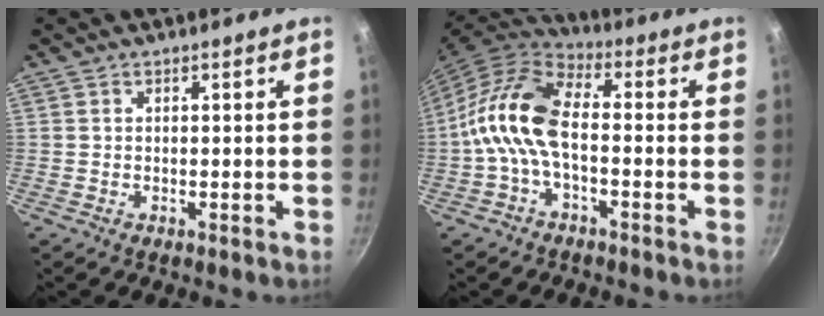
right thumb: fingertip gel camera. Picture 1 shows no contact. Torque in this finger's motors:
{"motor_torque": [2.50, 2.50, 1.46, -1.31, 0.33]}